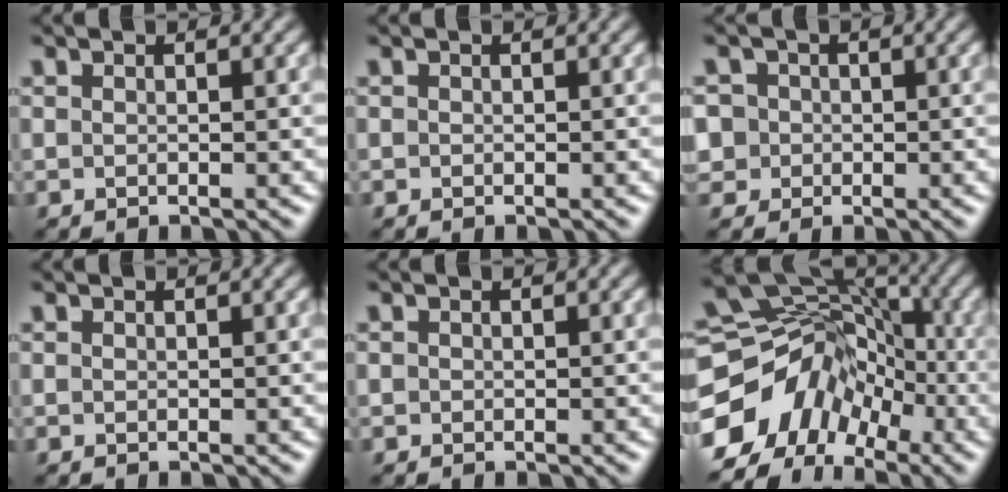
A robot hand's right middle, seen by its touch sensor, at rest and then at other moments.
{"total": 0.0}
{"total": 4.3, "force": [0.6, 4.1, 1.4], "torque": [-0.022, 0.035, -0.010]}
{"total": 0.0}
{"total": 0.0}
{"total": 12.3, "force": [-5.8, 9.0, 6.1], "torque": [-0.114, 0.000, -0.112]}